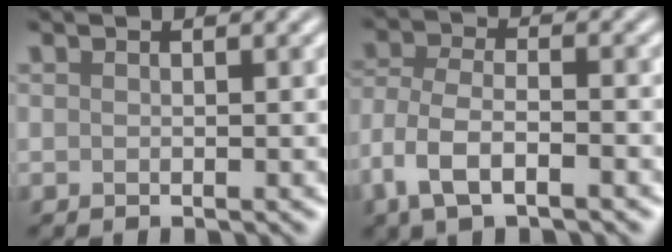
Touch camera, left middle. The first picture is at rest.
{"total": 5.3, "force": [-3.0, 2.3, 3.8], "torque": [-0.080, -0.002, -0.064]}